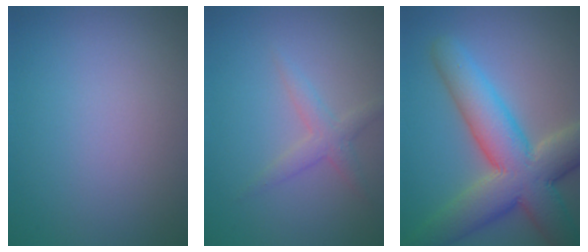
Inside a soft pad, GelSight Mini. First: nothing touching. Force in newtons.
{"total": 1.9, "press": 1.9, "slide": 0.0}
{"total": 10.2, "press": 10.2, "slide": 0.5}